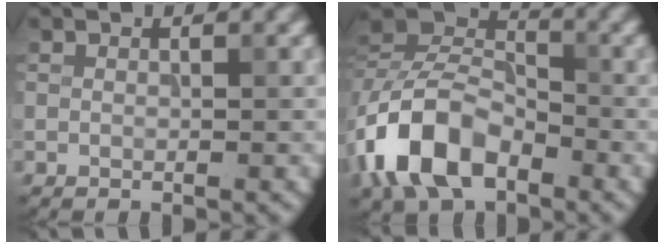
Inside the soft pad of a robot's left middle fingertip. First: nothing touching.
{"total": 8.9, "force": [-4.2, 5.5, 5.7], "torque": [-0.110, 0.010, -0.095]}